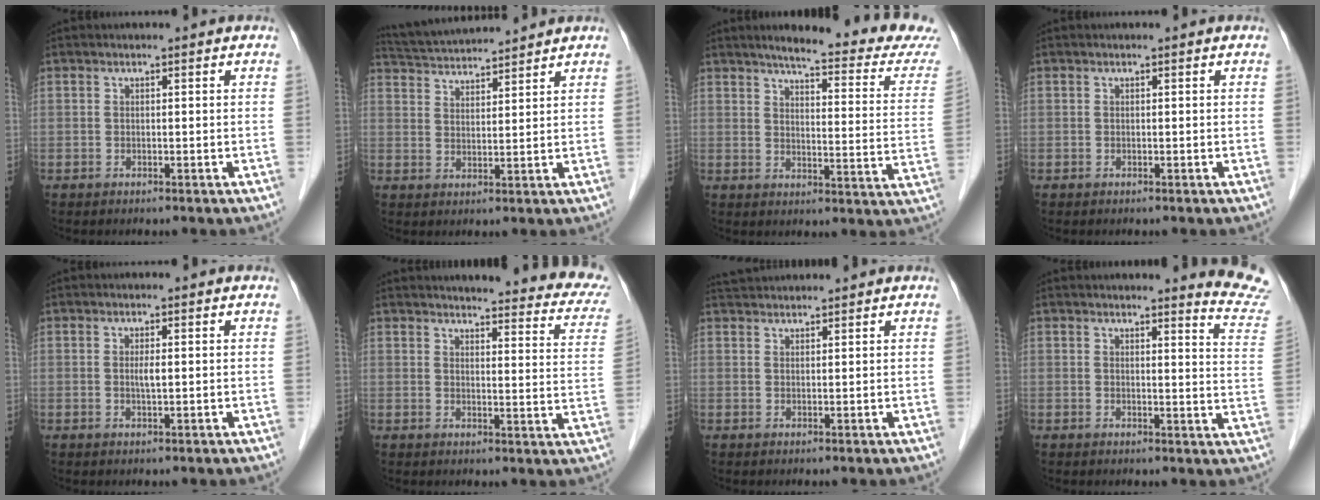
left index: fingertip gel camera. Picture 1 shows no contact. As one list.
[{"total": 9.3, "force": [9.0, -0.1, 2.3], "torque": [-0.053, 0.029, 0.152]}, {"total": 19.2, "force": [17.3, 0.8, 8.2], "torque": [-0.099, -0.062, 0.196]}, {"total": 0.0}, {"total": 1.4, "force": [0.1, 0.2, 1.4], "torque": [-0.028, 0.000, 0.002]}, {"total": 19.9, "force": [18.2, 3.3, 7.5], "torque": [-0.068, -0.054, 0.185]}, {"total": 4.3, "force": [4.2, 0.2, 0.8], "torque": [-0.016, 0.039, 0.074]}, {"total": 8.8, "force": [8.8, -0.8, 0.7], "torque": [-0.001, -0.090, 0.072]}]